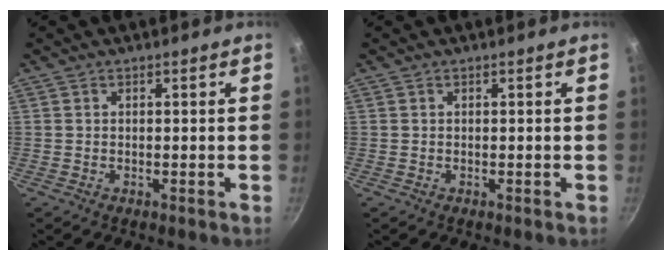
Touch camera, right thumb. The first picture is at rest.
{"total": 0.0}